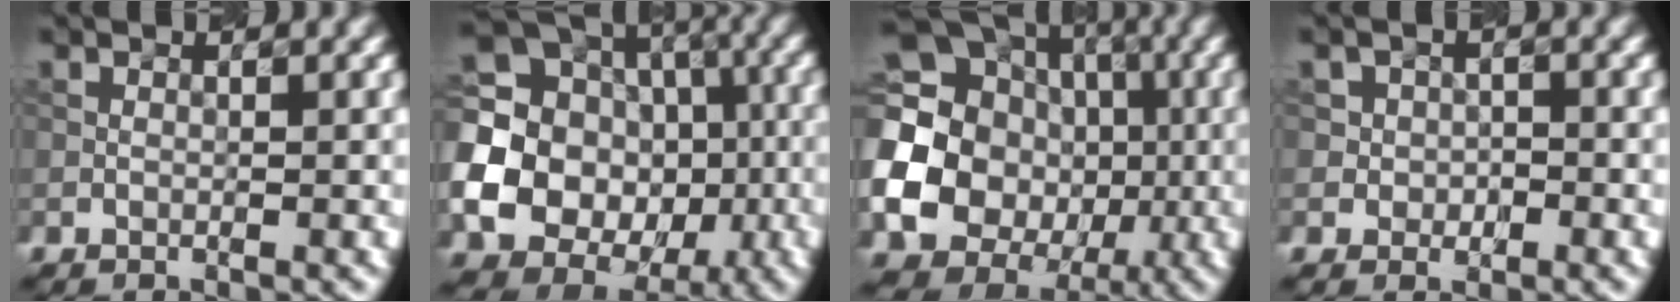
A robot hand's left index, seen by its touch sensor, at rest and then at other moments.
{"total": 20.6, "force": [-2.2, 19.4, 6.6], "torque": [-0.191, 0.004, -0.058]}
{"total": 21.3, "force": [-1.9, 19.6, 8.0], "torque": [-0.198, 0.004, -0.064]}
{"total": 1.9, "force": [-0.1, 1.8, 0.6], "torque": [-0.001, 0.006, -0.015]}